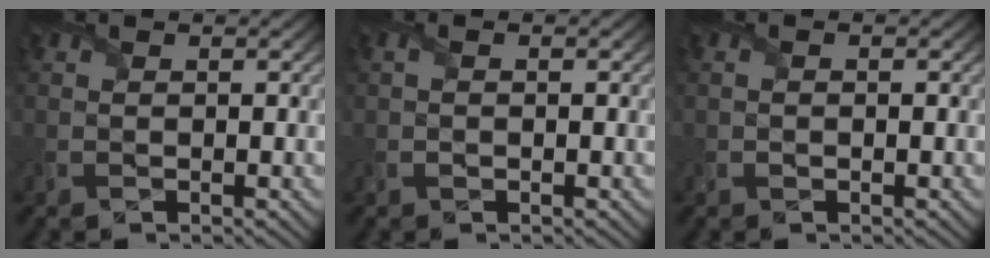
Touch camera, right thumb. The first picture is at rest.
{"total": 0.7, "force": [0.0, 0.3, 0.6], "torque": [-0.015, 0.001, -0.001]}
{"total": 0.8, "force": [-0.2, 0.6, 0.6], "torque": [-0.009, -0.002, -0.001]}